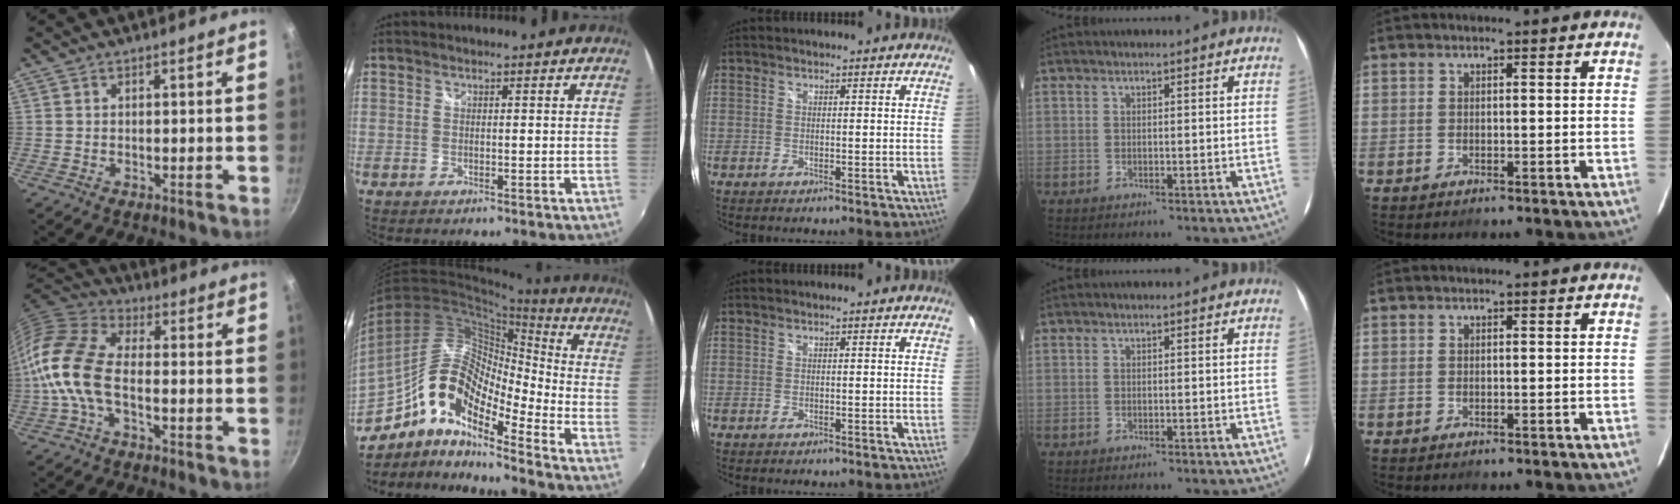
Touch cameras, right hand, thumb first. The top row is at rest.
{"thumb": {"total": 12.7, "force": [-3.1, 6.9, 10.2], "torque": [-0.208, 0.036, -0.079]}, "index": {"total": 17.0, "force": [-8.9, 6.7, 12.8], "torque": [-0.230, 0.004, -0.183]}}